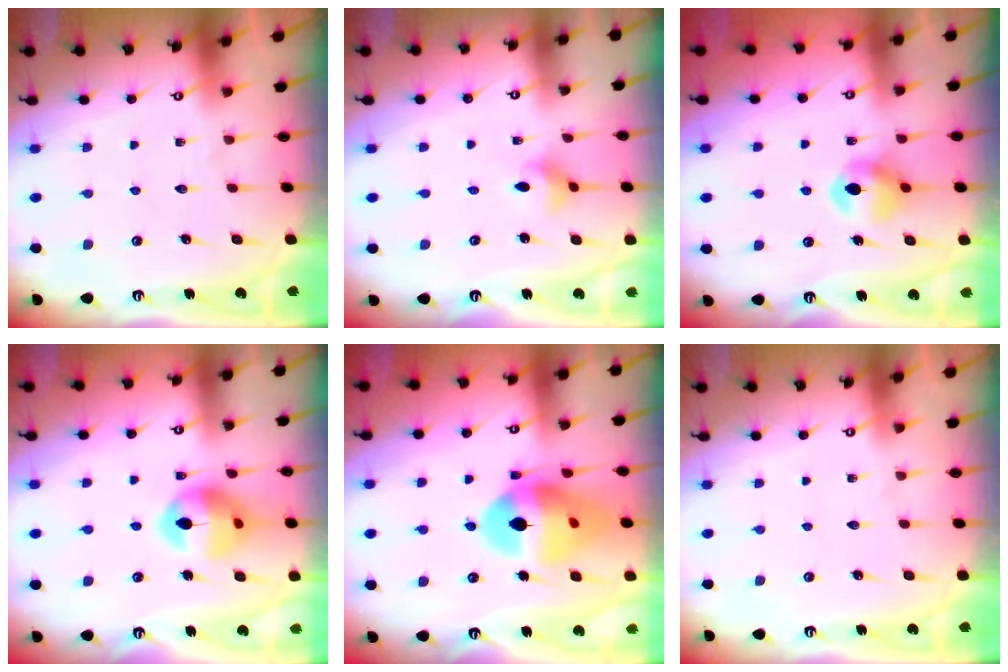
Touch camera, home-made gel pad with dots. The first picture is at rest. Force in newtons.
{"total": 3.7, "press": 3.6, "slide": 0.7}
{"total": 7.9, "press": 7.8, "slide": 0.6}
{"total": 14.1, "press": 14.0, "slide": 1.5}
{"total": 16.3, "press": 16.2, "slide": 1.9}
{"total": 0.0}